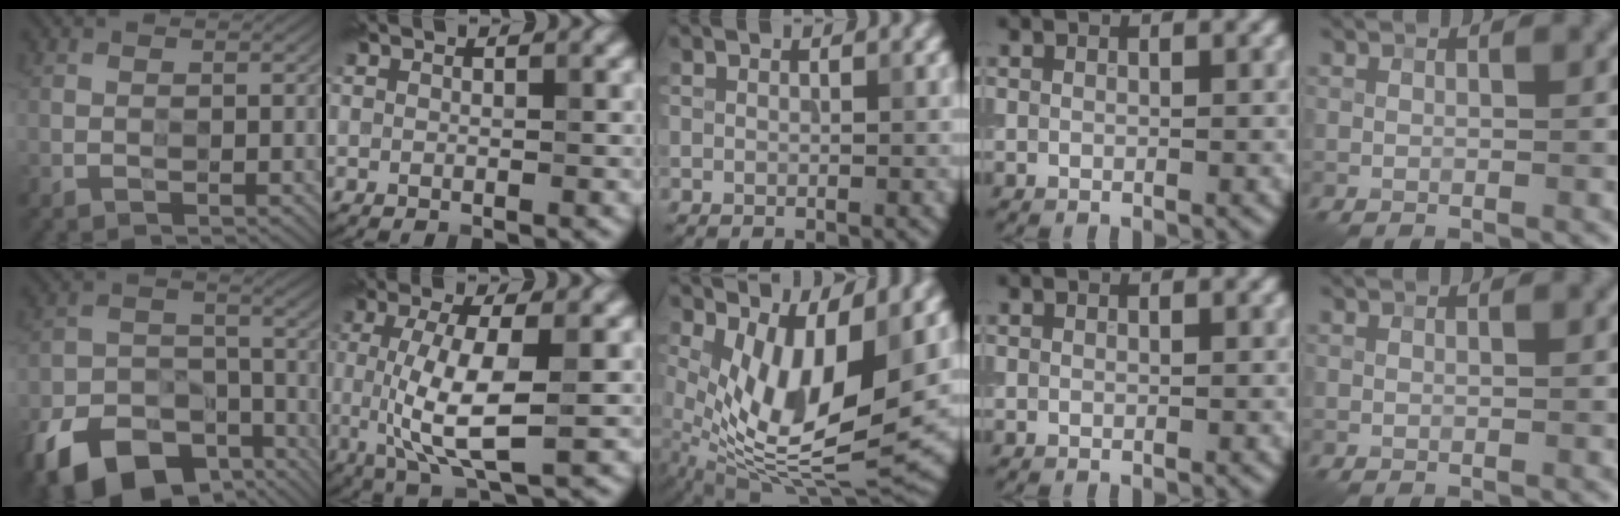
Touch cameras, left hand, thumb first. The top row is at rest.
{"thumb": {"total": 11.7, "force": [-8.6, 6.6, 4.4], "torque": [-0.090, -0.017, -0.158]}, "index": {"total": 6.7, "force": [-0.2, 2.1, 6.4], "torque": [-0.132, -0.011, -0.001]}, "middle": {"total": 10.7, "force": [1.3, 4.3, 9.7], "torque": [-0.186, -0.026, 0.029]}}